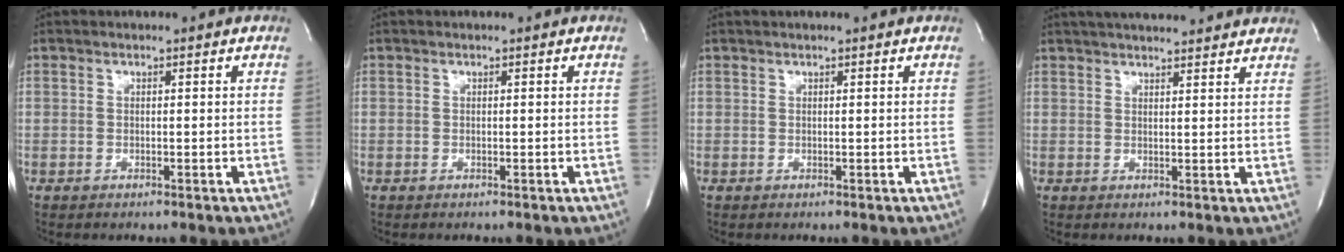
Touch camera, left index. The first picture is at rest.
{"total": 0.0}
{"total": 1.8, "force": [1.6, -0.2, 0.7], "torque": [-0.013, 0.018, 0.023]}
{"total": 14.2, "force": [12.9, 2.0, 5.6], "torque": [-0.085, 0.039, 0.168]}